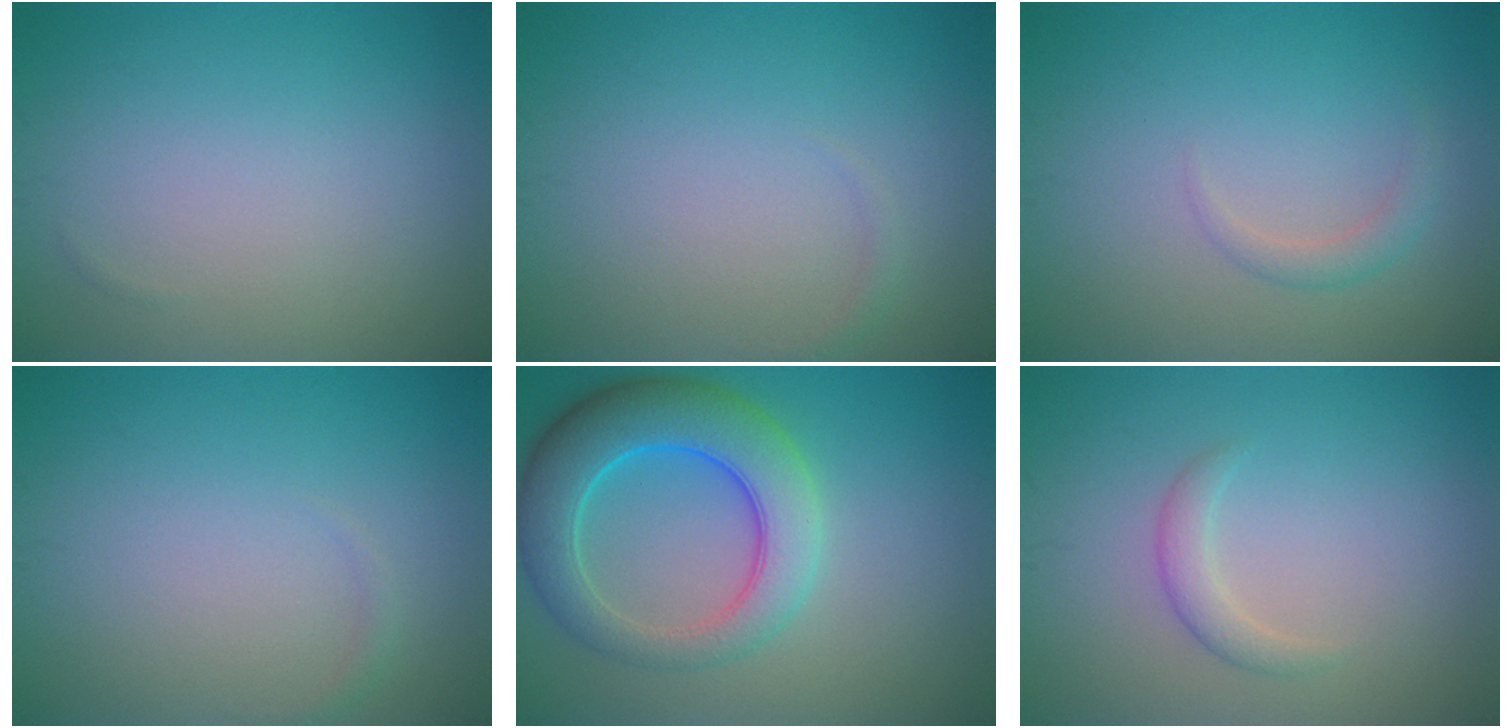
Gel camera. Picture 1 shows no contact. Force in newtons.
{"total": 0.6, "press": 0.6, "slide": 0.0}
{"total": 1.4, "press": 1.4, "slide": 0.1}
{"total": 0.6, "press": 0.6, "slide": 0.0}
{"total": 7.9, "press": 7.9, "slide": 0.3}
{"total": 1.6, "press": 1.6, "slide": 0.2}